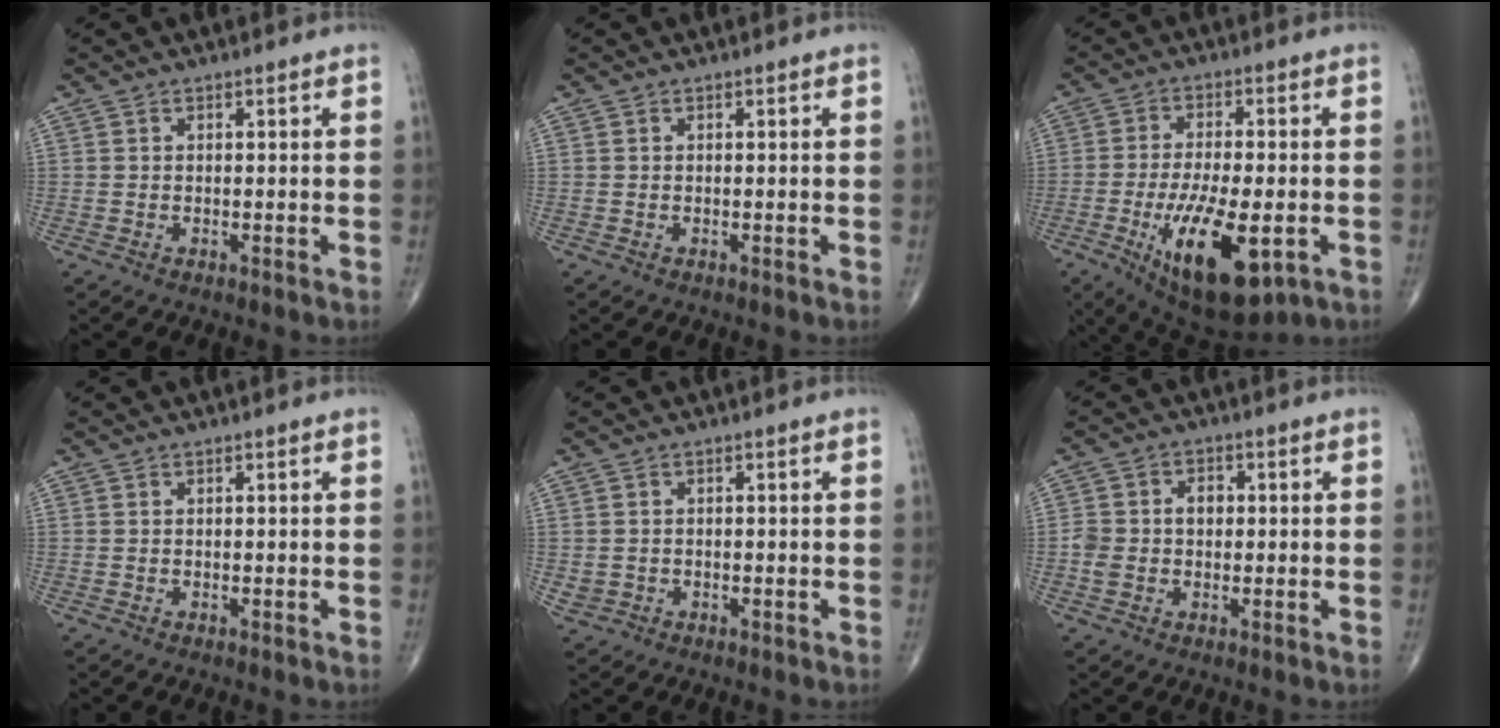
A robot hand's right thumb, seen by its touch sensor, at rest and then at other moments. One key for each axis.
{"total": 0.0}
{"total": 18.0, "fx": -5.9, "fy": 7.1, "fz": 15.4, "tx": -0.260, "ty": -0.007, "tz": -0.077}
{"total": 0.0}
{"total": 1.9, "fx": -0.4, "fy": 1.7, "fz": 0.6, "tx": -0.009, "ty": 0.006, "tz": -0.002}
{"total": 5.6, "fx": 0.0, "fy": 4.3, "fz": 3.6, "tx": -0.062, "ty": 0.020, "tz": -0.001}